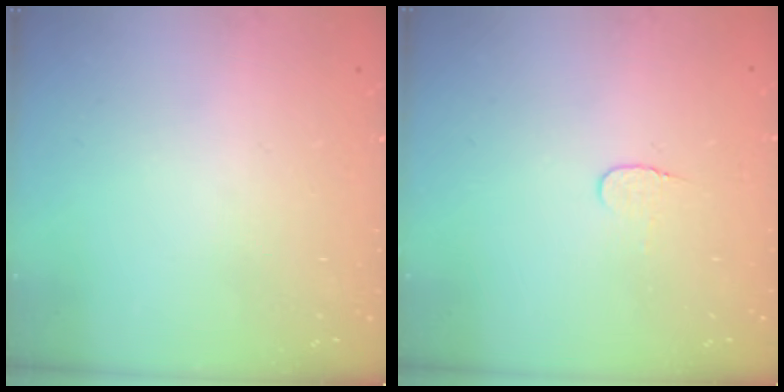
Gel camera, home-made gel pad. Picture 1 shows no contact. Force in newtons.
{"total": 3.9, "press": 3.9, "slide": 0.2}